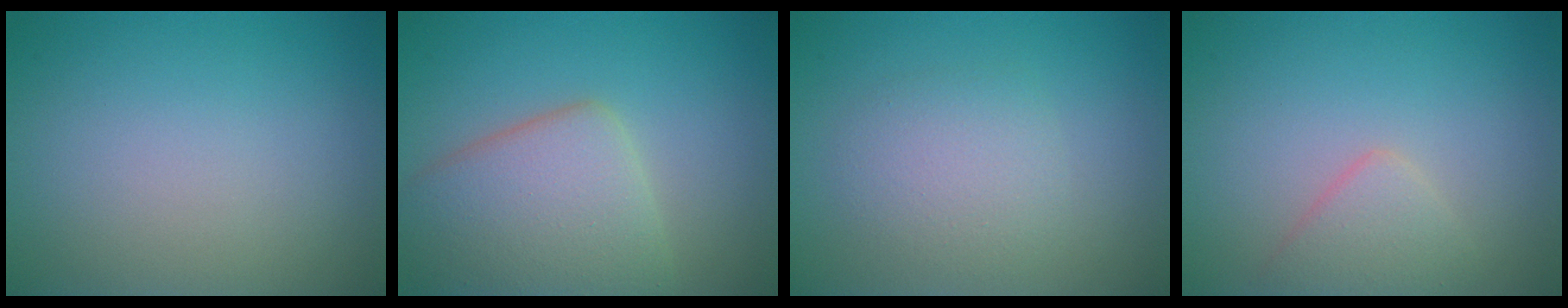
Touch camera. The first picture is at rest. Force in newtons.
{"total": 6.5, "press": 6.4, "slide": 0.4}
{"total": 2.8, "press": 2.8, "slide": 0.2}
{"total": 2.1, "press": 2.1, "slide": 0.1}